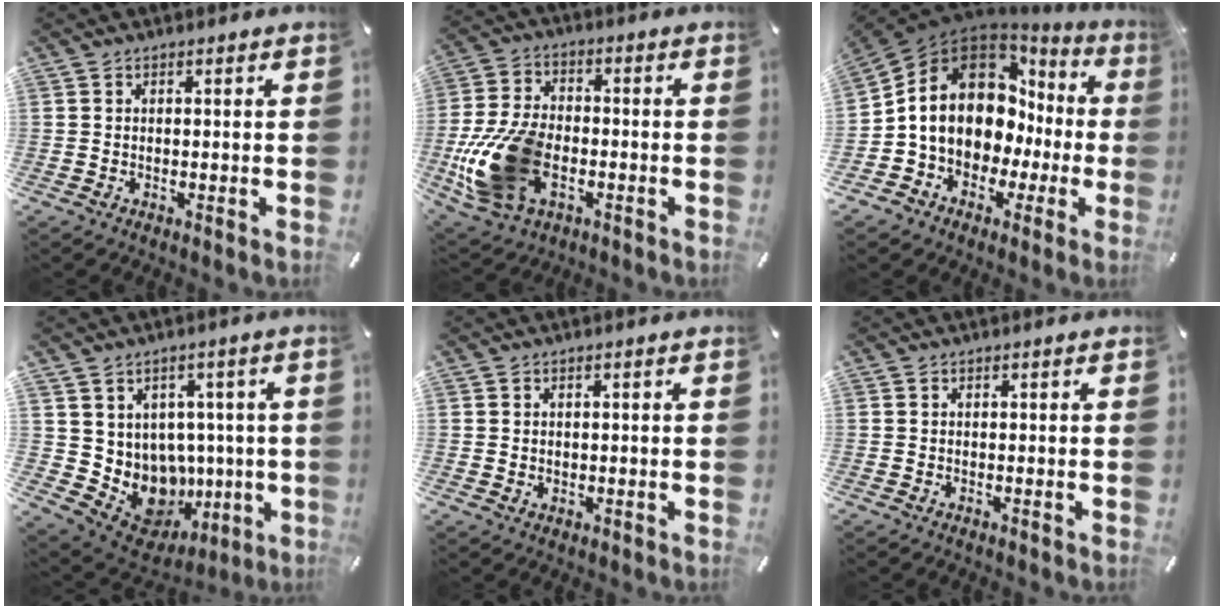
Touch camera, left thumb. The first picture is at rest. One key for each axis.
{"total": 17.6, "fx": -4.8, "fy": 11.6, "fz": 12.3, "tx": -0.260, "ty": 0.016, "tz": -0.076}
{"total": 15.6, "fx": 2.4, "fy": 12.2, "fz": 9.4, "tx": -0.166, "ty": -0.028, "tz": 0.041}
{"total": 10.2, "fx": 0.4, "fy": 9.6, "fz": 3.5, "tx": -0.058, "ty": -0.039, "tz": 0.034}
{"total": 1.2, "fx": 0.4, "fy": 1.1, "fz": 0.1, "tx": -0.003, "ty": 0.005, "tz": 0.006}
{"total": 0.0}